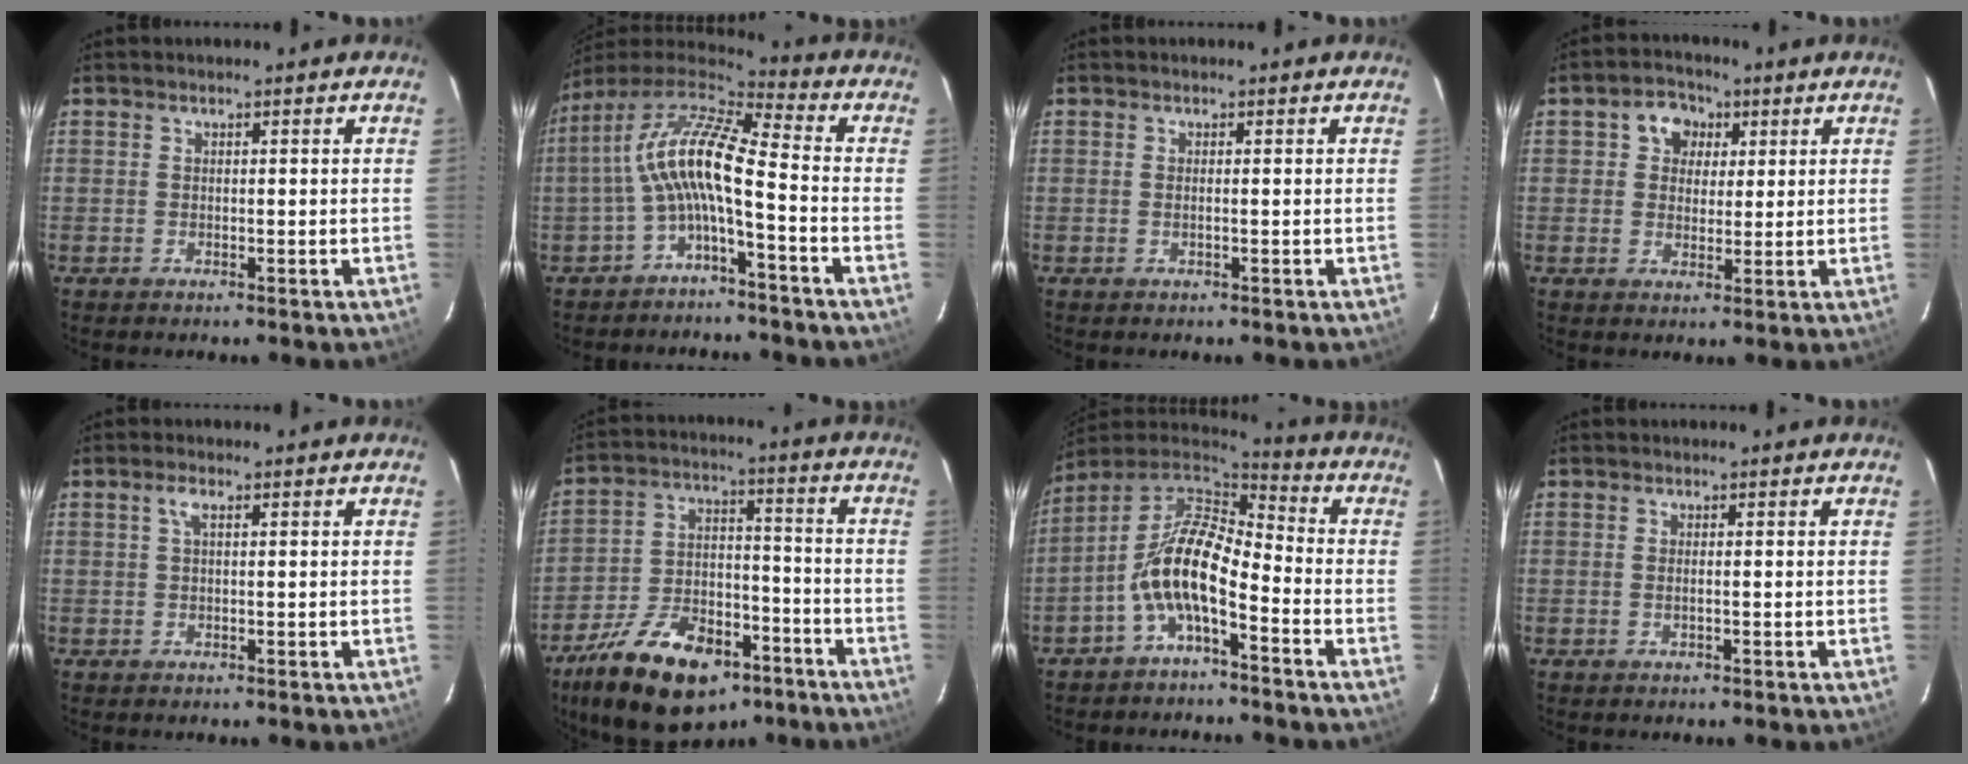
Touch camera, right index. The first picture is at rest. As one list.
[{"total": 13.0, "force": [-2.5, 2.6, 12.5], "torque": [-0.240, 0.014, -0.051]}, {"total": 0.6, "force": [-0.1, 0.0, 0.6], "torque": [-0.012, 0.002, -0.001]}, {"total": 5.9, "force": [2.1, 5.0, 2.4], "torque": [-0.032, 0.017, 0.034]}, {"total": 1.8, "force": [0.7, 0.6, 1.6], "torque": [-0.032, 0.007, 0.013]}, {"total": 21.1, "force": [-13.3, 10.7, 12.4], "torque": [-0.237, 0.009, -0.205]}, {"total": 11.7, "force": [-5.0, 4.5, 9.7], "torque": [-0.195, 0.012, -0.100]}, {"total": 0.7, "force": [-0.1, 0.0, 0.7], "torque": [-0.015, 0.002, -0.001]}]